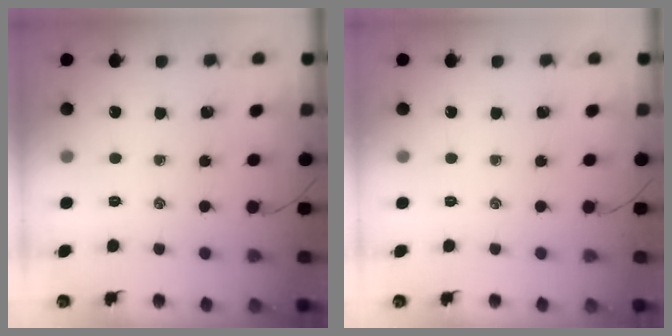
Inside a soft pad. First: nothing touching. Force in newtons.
{"total": 0.0}